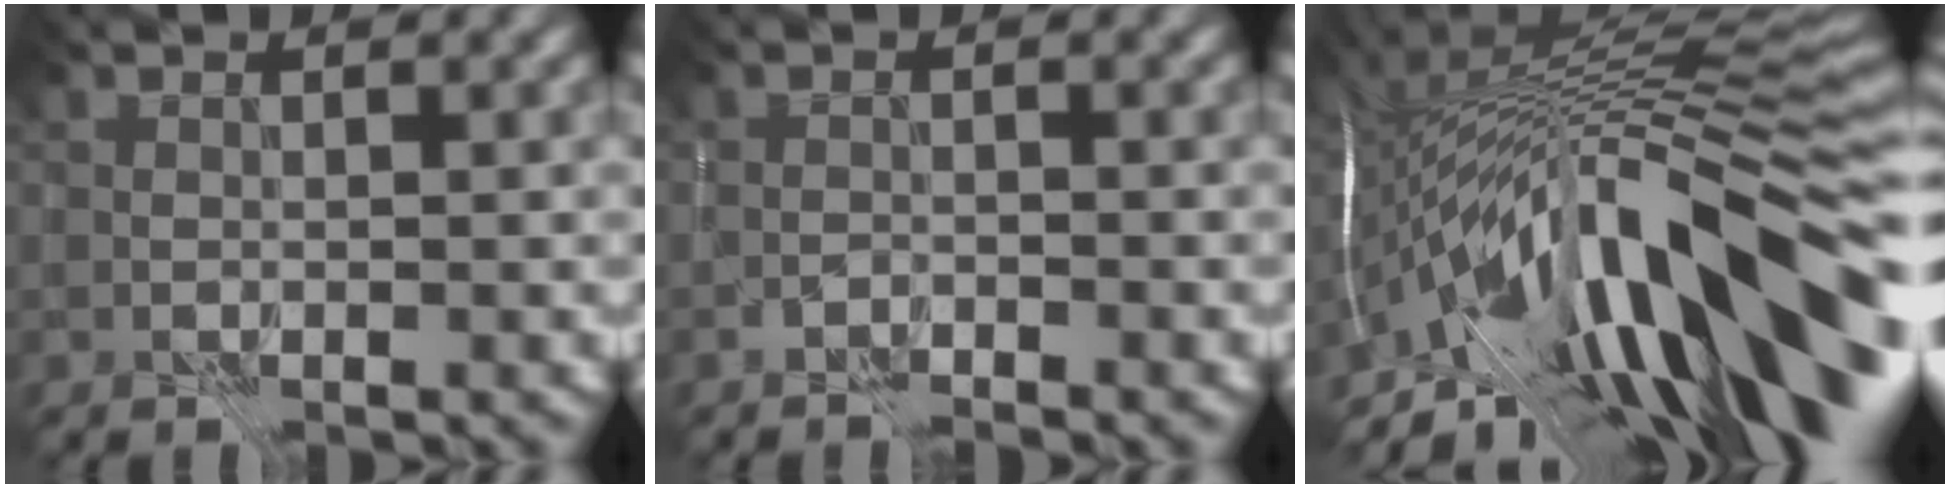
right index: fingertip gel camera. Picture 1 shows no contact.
{"total": 1.9, "force": [-1.8, 0.4, 0.4], "torque": [-0.005, 0.003, -0.040]}
{"total": 17.0, "force": [-6.8, 5.1, 14.7], "torque": [-0.228, 0.049, -0.135]}